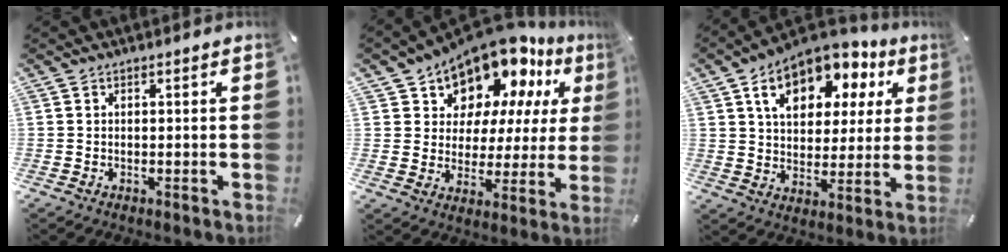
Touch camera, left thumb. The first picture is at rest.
{"total": 14.7, "force": [12.4, 7.0, 3.7], "torque": [-0.071, -0.115, 0.218]}
{"total": 14.5, "force": [8.1, 9.4, 7.6], "torque": [-0.124, -0.036, 0.144]}